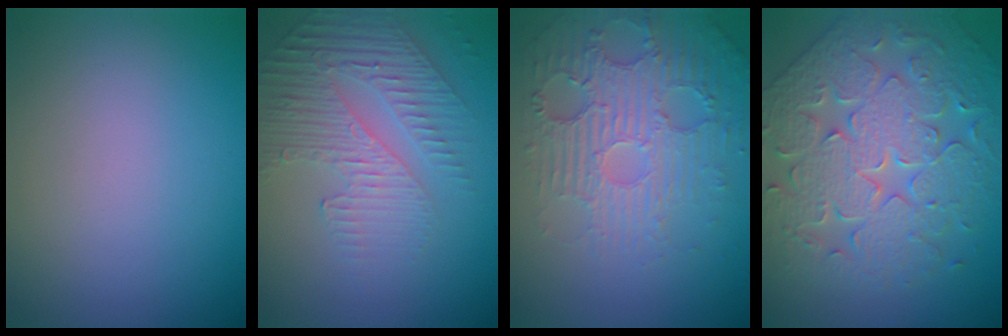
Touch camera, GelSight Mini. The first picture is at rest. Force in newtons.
{"total": 4.8, "press": 3.1, "slide": 3.6}
{"total": 4.5, "press": 3.7, "slide": 2.6}
{"total": 6.8, "press": 6.0, "slide": 3.2}